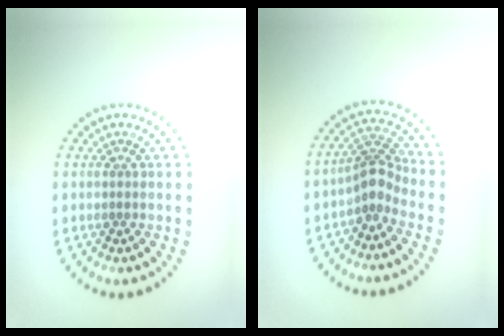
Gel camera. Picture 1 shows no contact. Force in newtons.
{"total": 2.8, "press": 2.0, "slide": 1.9}